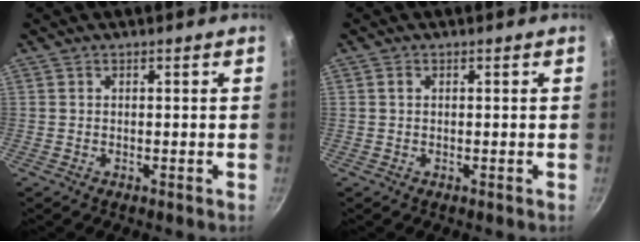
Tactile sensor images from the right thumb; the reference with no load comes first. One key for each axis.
{"total": 0.7, "fx": 0.2, "fy": 0.5, "fz": 0.5, "tx": -0.008, "ty": 0.002, "tz": 0.003}